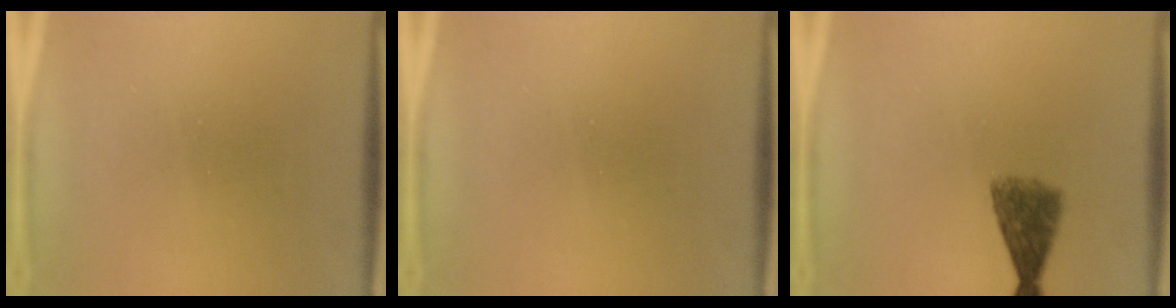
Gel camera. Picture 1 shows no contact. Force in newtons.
{"total": 0.0}
{"total": 5.1}